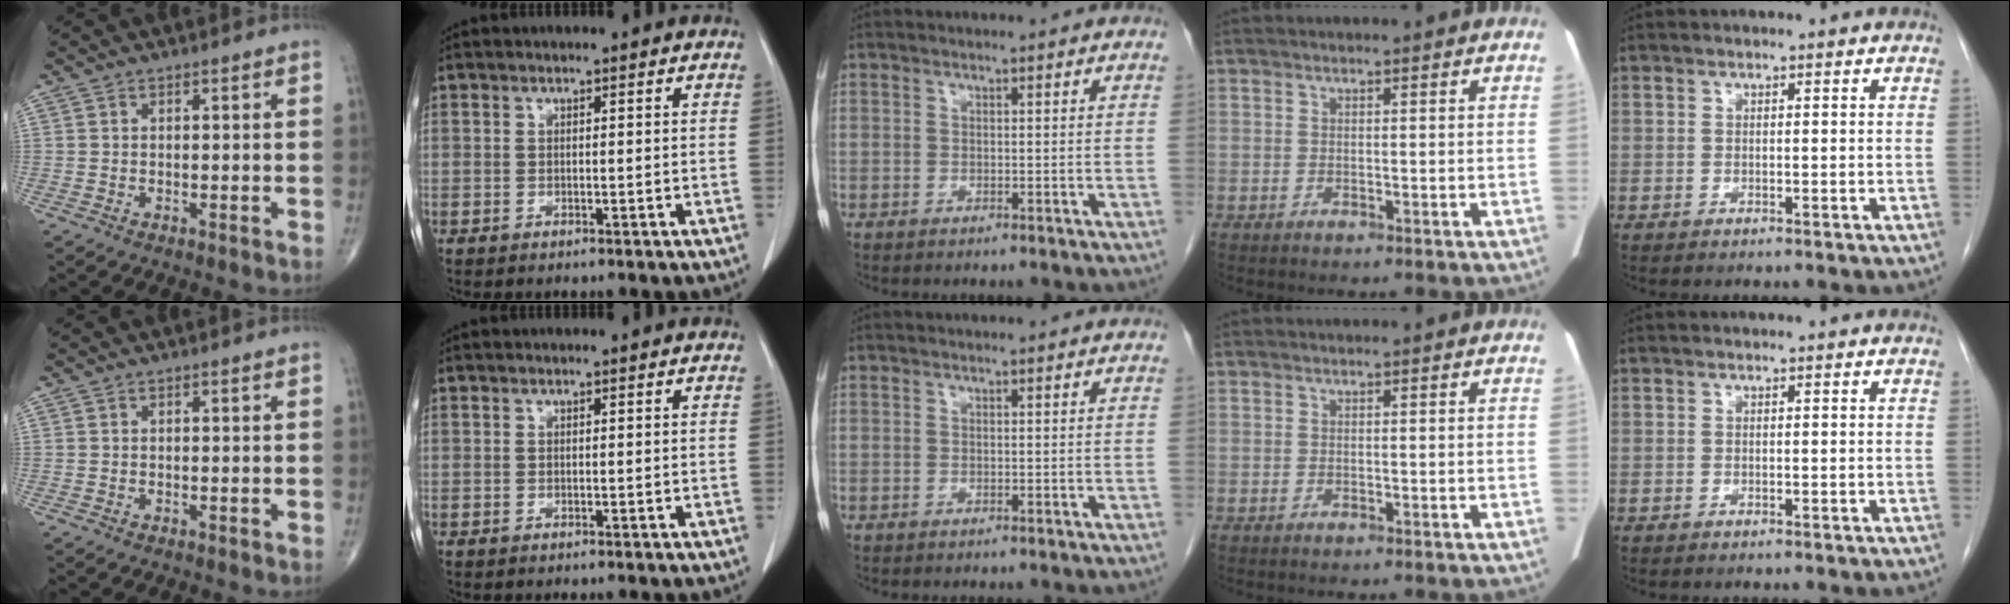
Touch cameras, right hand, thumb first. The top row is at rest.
{}